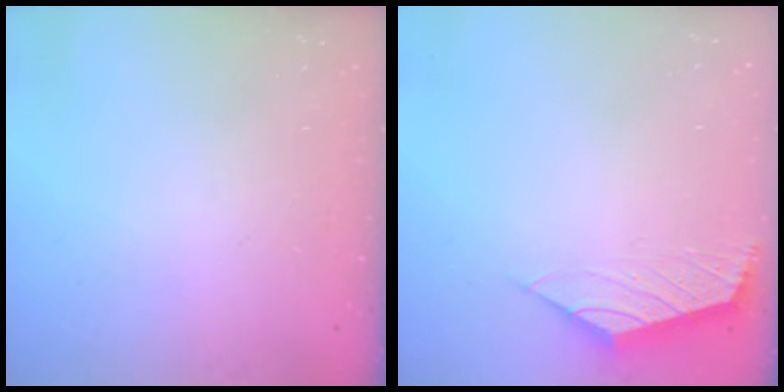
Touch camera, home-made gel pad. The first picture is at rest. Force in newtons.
{"total": 2.4, "press": 2.3, "slide": 0.7}